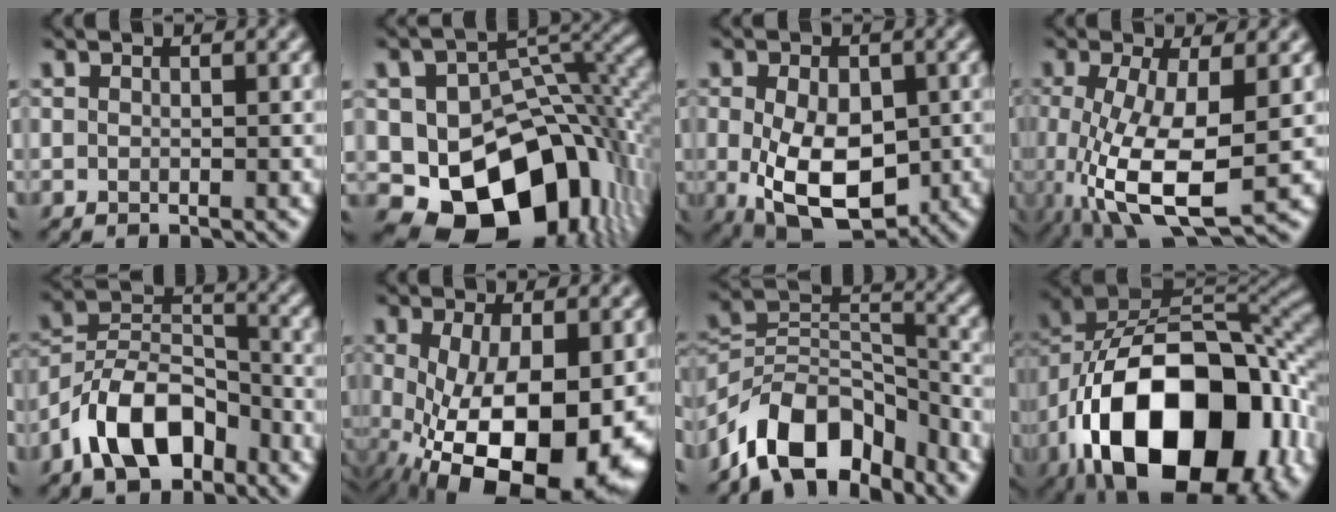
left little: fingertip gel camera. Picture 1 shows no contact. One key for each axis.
{"total": 14.6, "fx": -5.3, "fy": 9.9, "fz": 9.4, "tx": -0.132, "ty": -0.019, "tz": -0.076}
{"total": 9.2, "fx": -1.8, "fy": 5.7, "fz": 7.0, "tx": -0.130, "ty": -0.025, "tz": -0.026}
{"total": 8.3, "fx": -2.1, "fy": 2.9, "fz": 7.5, "tx": -0.171, "ty": -0.016, "tz": -0.034}
{"total": 8.6, "fx": -5.3, "fy": 4.6, "fz": 5.0, "tx": -0.086, "ty": 0.012, "tz": -0.110}
{"total": 14.1, "fx": -4.1, "fy": 6.4, "fz": 11.9, "tx": -0.201, "ty": -0.049, "tz": -0.043}
{"total": 9.9, "fx": -7.1, "fy": 5.0, "fz": 4.8, "tx": -0.065, "ty": 0.012, "tz": -0.145}
{"total": 19.1, "fx": -7.4, "fy": 10.4, "fz": 14.2, "tx": -0.238, "ty": -0.009, "tz": -0.118}